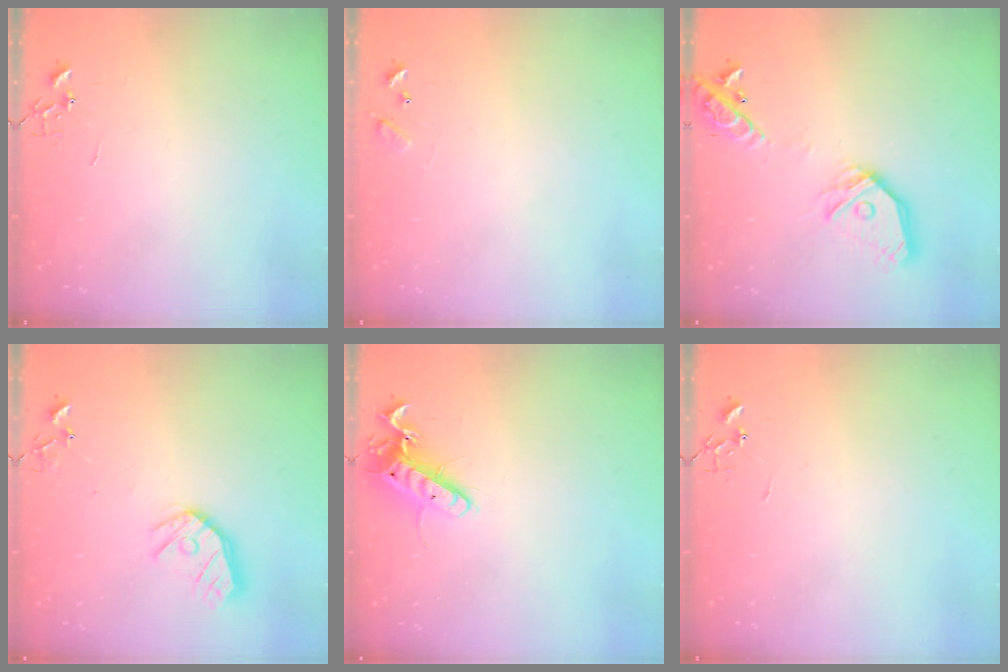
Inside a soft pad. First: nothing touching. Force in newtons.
{"total": 6.4, "press": 6.4, "slide": 0.5}
{"total": 17.7, "press": 17.5, "slide": 2.5}
{"total": 12.6, "press": 12.5, "slide": 1.4}
{"total": 12.4, "press": 12.4, "slide": 1.1}
{"total": 0.0}